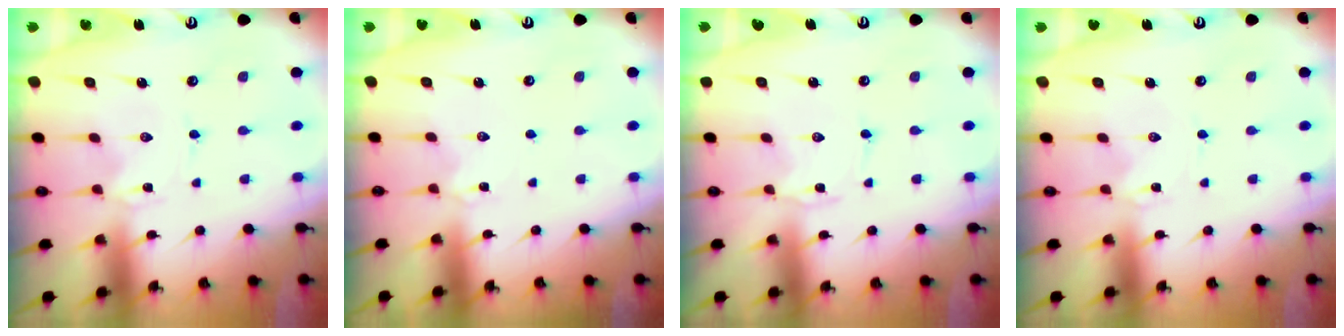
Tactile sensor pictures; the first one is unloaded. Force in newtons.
{"total": 2.9, "press": 2.9, "slide": 0.5}
{"total": 1.3, "press": 1.3, "slide": 0.2}
{"total": 0.0}